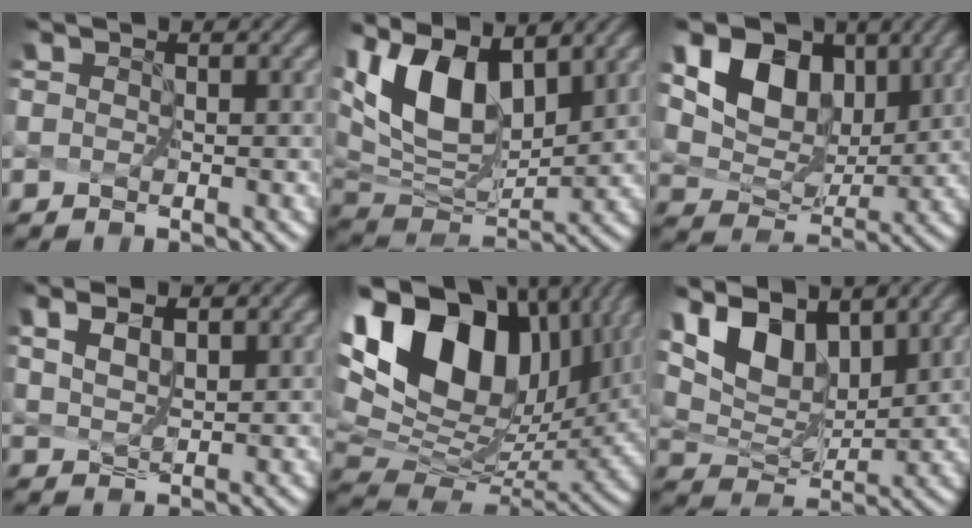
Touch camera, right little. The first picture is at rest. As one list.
[{"total": 9.9, "force": [4.9, 4.7, 7.2], "torque": [-0.144, 0.010, 0.091]}, {"total": 8.6, "force": [4.2, 5.4, 5.1], "torque": [-0.093, -0.001, 0.073]}, {"total": 2.5, "force": [2.0, 0.5, 1.5], "torque": [-0.027, 0.013, 0.033]}, {"total": 15.7, "force": [6.5, 9.1, 10.9], "torque": [-0.222, 0.032, 0.130]}, {"total": 7.1, "force": [5.0, 2.9, 4.2], "torque": [-0.092, 0.002, 0.097]}]